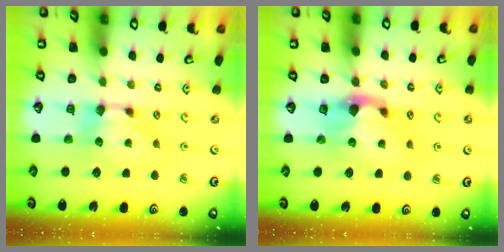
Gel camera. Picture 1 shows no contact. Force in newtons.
{"total": 2.3, "press": 1.9, "slide": 1.2}